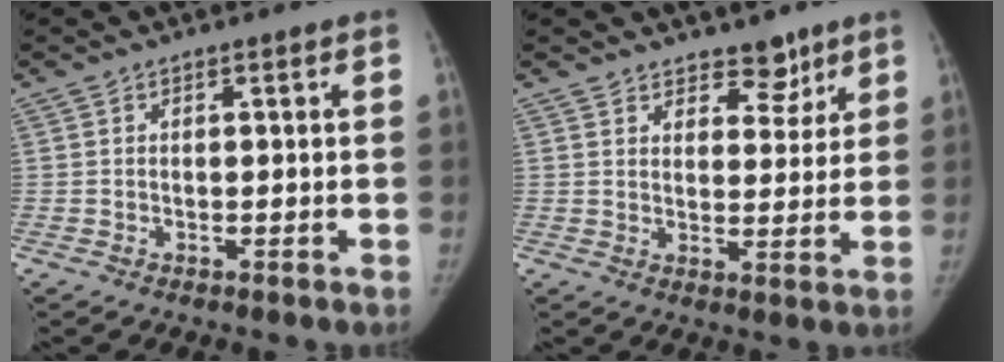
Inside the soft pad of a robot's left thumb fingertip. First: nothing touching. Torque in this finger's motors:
{"motor_torque": [-0.27, 0.01, -0.54, 0.14, -0.12]}